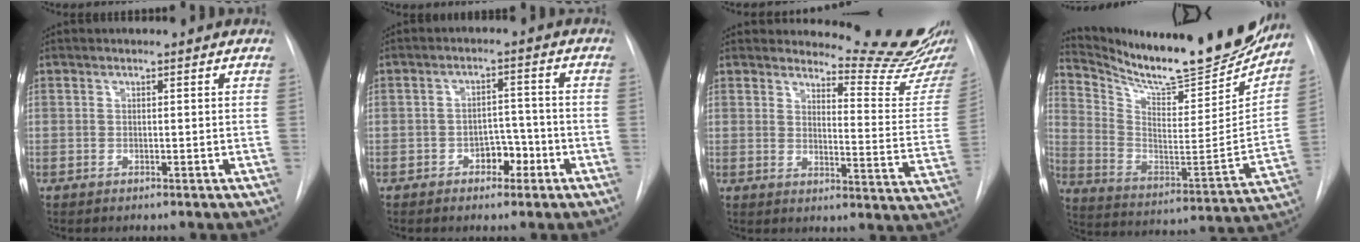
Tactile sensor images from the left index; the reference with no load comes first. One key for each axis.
{"total": 3.9, "fx": -2.1, "fy": 2.4, "fz": 2.3, "tx": -0.023, "ty": 0.010, "tz": -0.031}
{"total": 13.6, "fx": 13.1, "fy": -0.8, "fz": 3.7, "tx": -0.047, "ty": -0.110, "tz": 0.151}
{"total": 25.0, "fx": 22.4, "fy": 3.8, "fz": 10.6, "tx": -0.179, "ty": -0.073, "tz": 0.328}